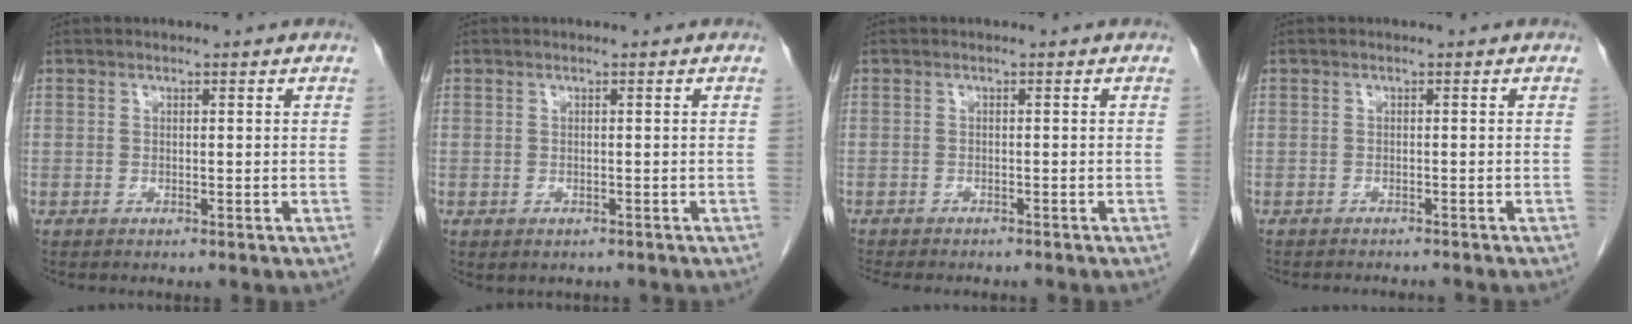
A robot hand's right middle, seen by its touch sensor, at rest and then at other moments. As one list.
[{"total": 1.0, "force": [-0.7, 0.6, 0.3], "torque": [-0.005, -0.001, -0.005]}, {"total": 8.0, "force": [-7.0, 1.9, 3.3], "torque": [-0.041, -0.006, -0.091]}, {"total": 4.0, "force": [-3.9, 0.1, 1.0], "torque": [-0.007, -0.007, -0.046]}]